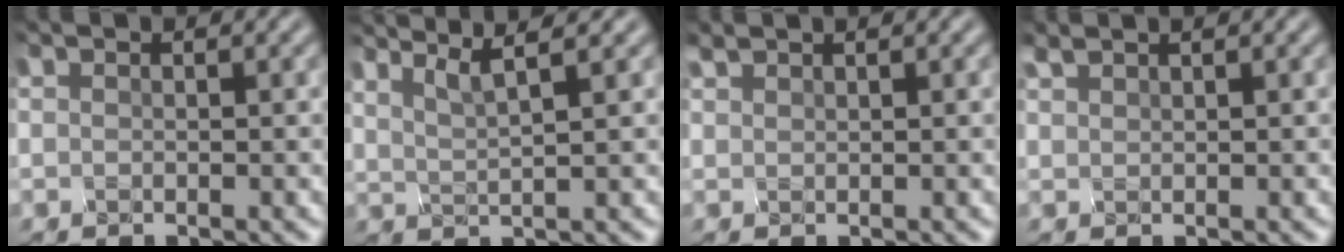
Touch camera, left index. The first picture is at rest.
{"total": 4.4, "force": [3.1, 0.7, 3.0], "torque": [-0.062, 0.019, 0.041]}
{"total": 0.6, "force": [0.5, -0.2, -0.1], "torque": [-0.010, 0.006, 0.021]}
{"total": 0.8, "force": [0.8, -0.1, 0.2], "torque": [-0.016, 0.008, 0.026]}